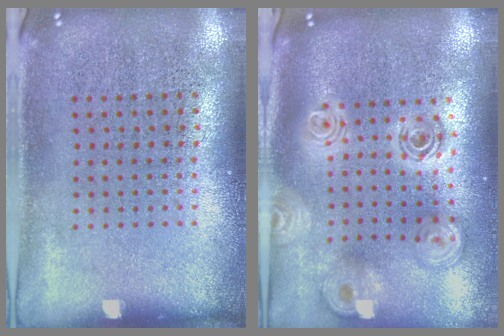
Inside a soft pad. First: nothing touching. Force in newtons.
{"total": 2.5, "press": 1.9, "slide": 1.7}